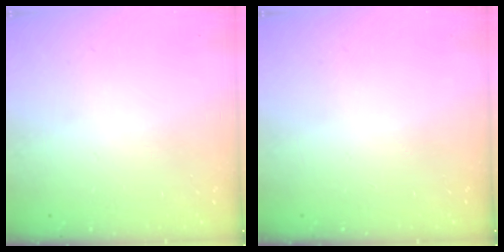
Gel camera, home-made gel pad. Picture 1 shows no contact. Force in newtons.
{"total": 0.0}